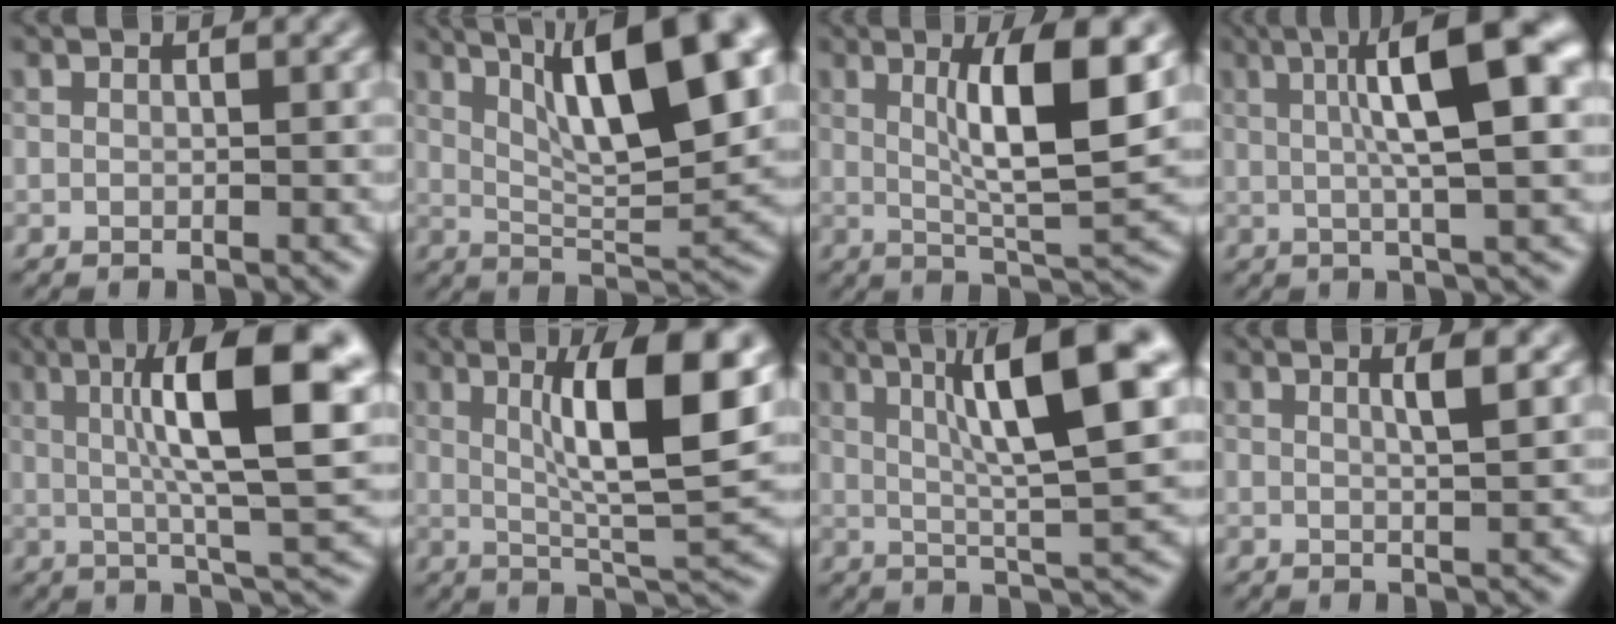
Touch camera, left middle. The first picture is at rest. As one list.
[{"total": 11.9, "force": [5.1, 3.0, 10.3], "torque": [-0.149, 0.014, 0.084]}, {"total": 7.8, "force": [1.9, 1.6, 7.4], "torque": [-0.113, -0.004, 0.035]}, {"total": 9.9, "force": [2.3, 2.3, 9.4], "torque": [-0.123, 0.021, 0.031]}, {"total": 12.2, "force": [2.8, 2.5, 11.6], "torque": [-0.160, 0.015, 0.039]}, {"total": 9.9, "force": [2.7, 2.0, 9.3], "torque": [-0.135, -0.001, 0.049]}, {"total": 11.0, "force": [3.8, 2.0, 10.2], "torque": [-0.139, 0.016, 0.059]}, {"total": 2.2, "force": [0.9, 0.5, 2.0], "torque": [-0.022, 0.004, 0.008]}]